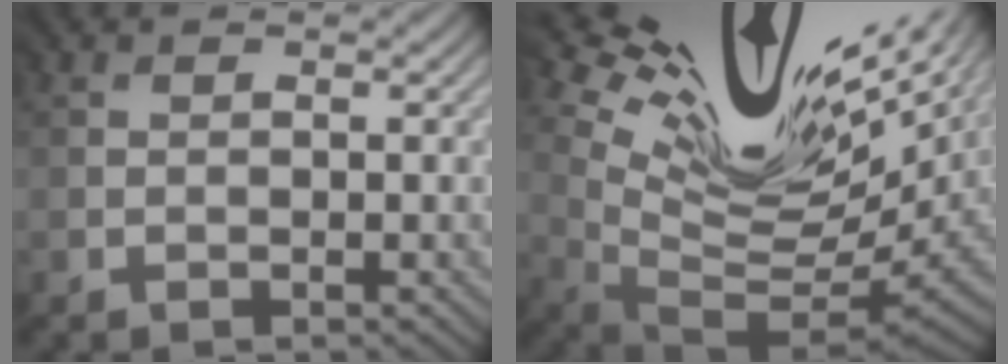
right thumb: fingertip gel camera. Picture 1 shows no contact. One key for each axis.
{"total": 16.6, "fx": 9.5, "fy": 4.6, "fz": 12.8, "tx": -0.202, "ty": 0.021, "tz": 0.170}